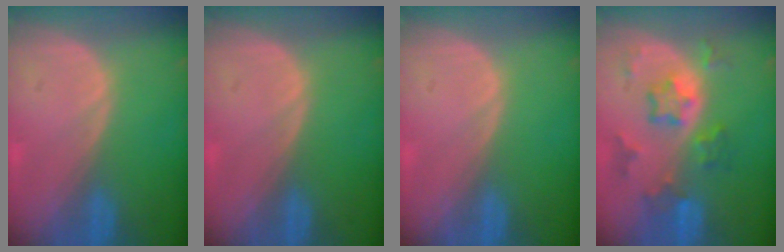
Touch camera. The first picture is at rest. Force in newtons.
{"total": 0.0}
{"total": 0.0}
{"total": 7.4, "press": 6.6, "slide": 3.4}